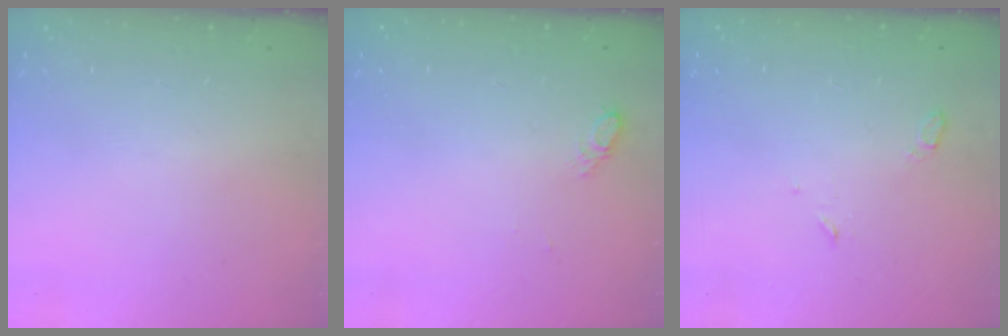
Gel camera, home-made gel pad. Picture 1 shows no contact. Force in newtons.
{"total": 5.7, "press": 5.4, "slide": 1.9}
{"total": 3.0, "press": 2.9, "slide": 0.6}